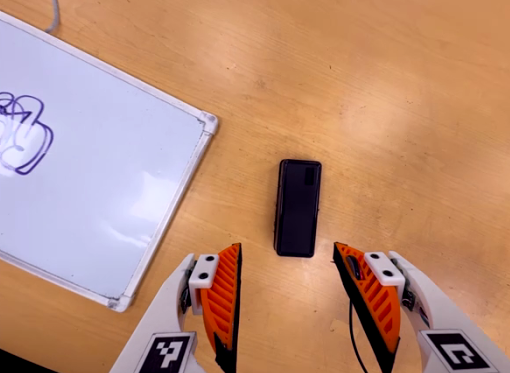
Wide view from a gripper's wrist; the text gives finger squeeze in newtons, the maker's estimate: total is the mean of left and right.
{"total": 0.0}